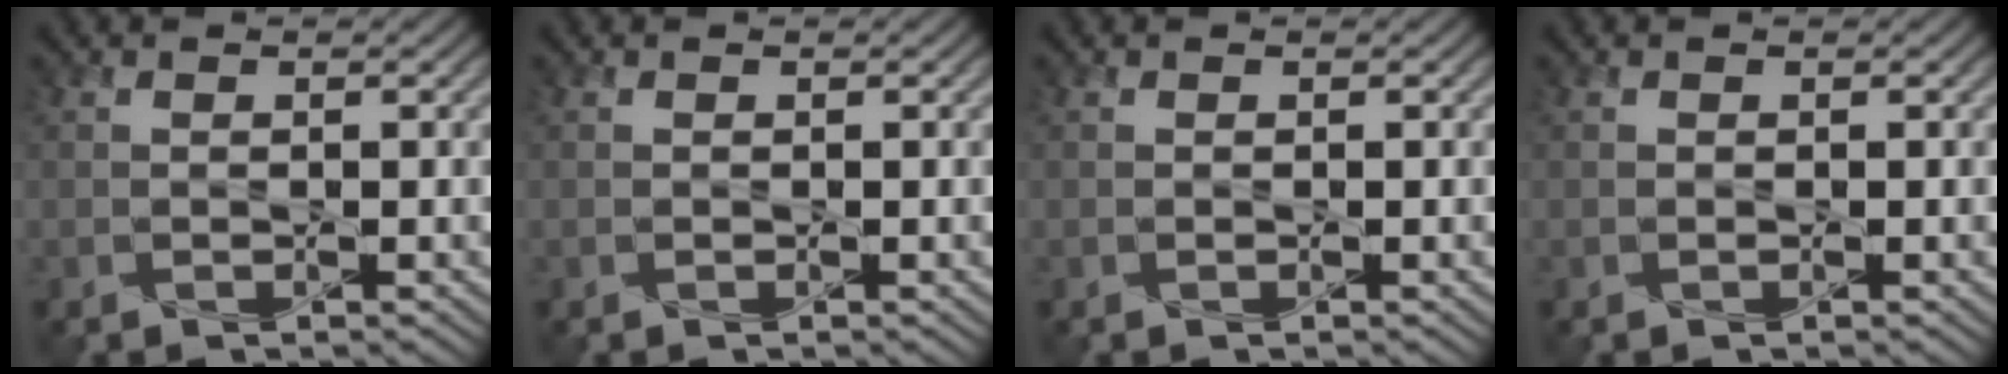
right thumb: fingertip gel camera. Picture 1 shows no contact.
{"total": 0.0}
{"total": 0.0}
{"total": 0.0}